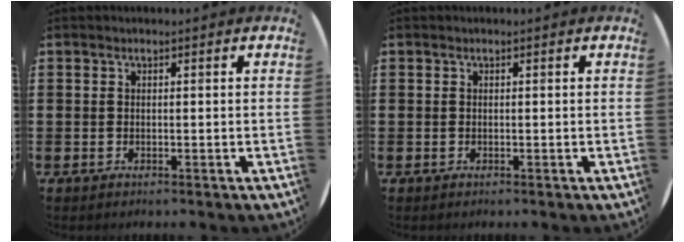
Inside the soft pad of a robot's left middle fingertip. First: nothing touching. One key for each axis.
{"total": 0.0}